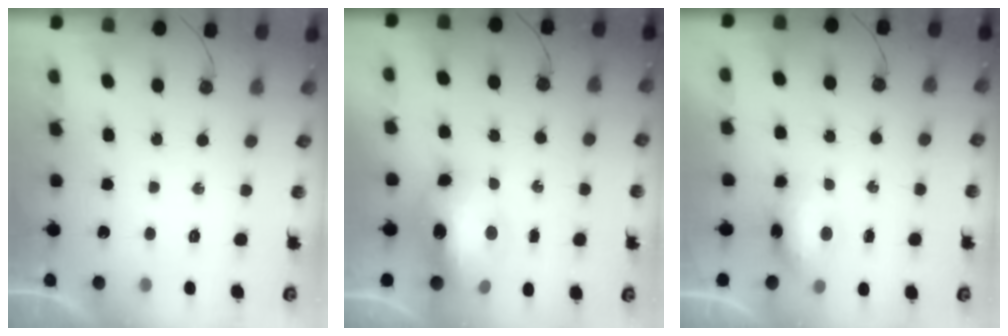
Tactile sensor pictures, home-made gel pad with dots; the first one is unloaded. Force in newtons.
{"total": 16.2, "press": 16.1, "slide": 1.6}
{"total": 7.8, "press": 7.7, "slide": 1.1}